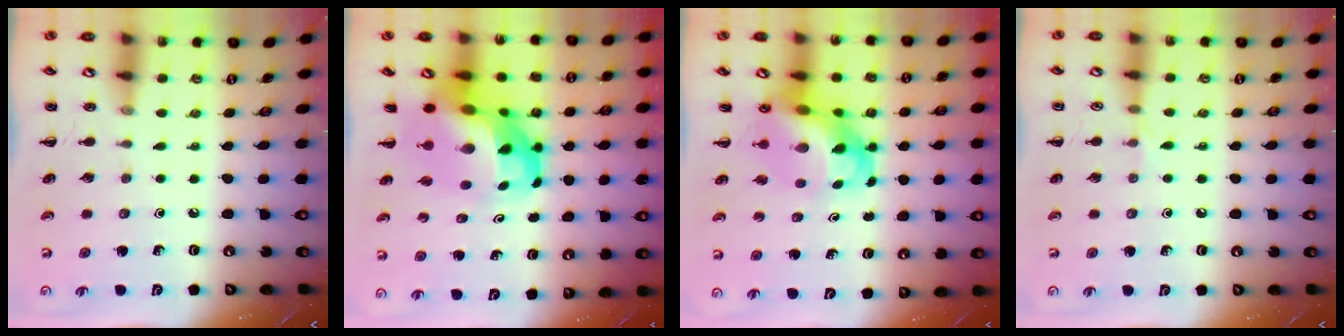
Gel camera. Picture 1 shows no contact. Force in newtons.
{"total": 14.2, "press": 13.7, "slide": 3.8}
{"total": 8.2, "press": 7.9, "slide": 2.3}
{"total": 4.1, "press": 3.9, "slide": 1.5}